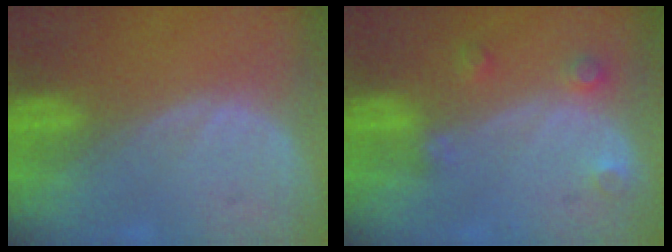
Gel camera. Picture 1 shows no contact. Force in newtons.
{"total": 2.9, "press": 2.8, "slide": 0.8}